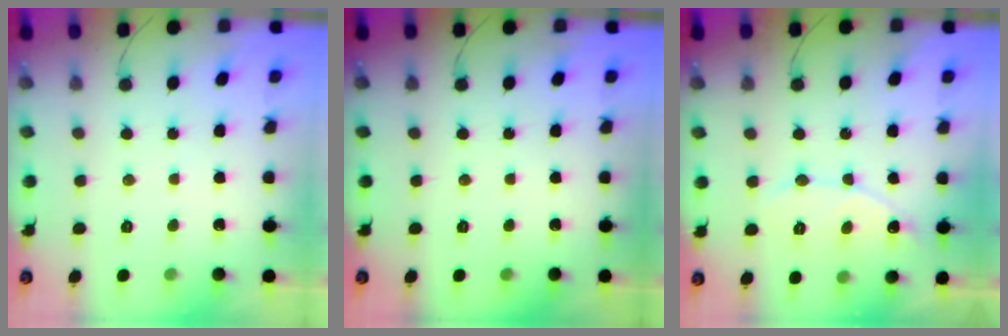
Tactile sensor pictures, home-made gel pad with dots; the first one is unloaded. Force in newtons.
{"total": 0.0}
{"total": 7.8, "press": 7.8, "slide": 0.7}